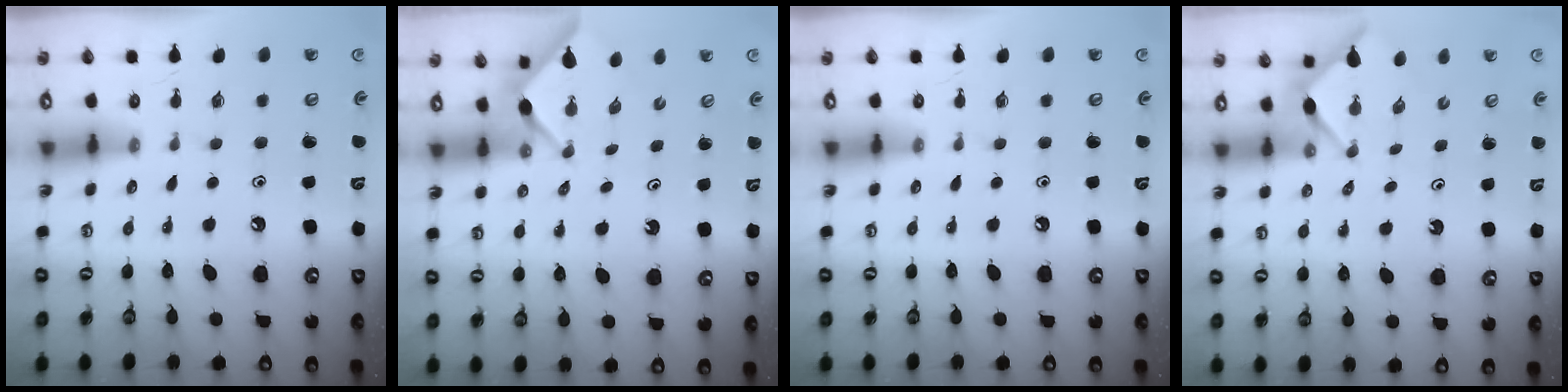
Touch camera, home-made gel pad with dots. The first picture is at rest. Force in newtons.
{"total": 2.9, "press": 2.9, "slide": 0.3}
{"total": 0.0}
{"total": 2.8, "press": 2.8, "slide": 0.3}